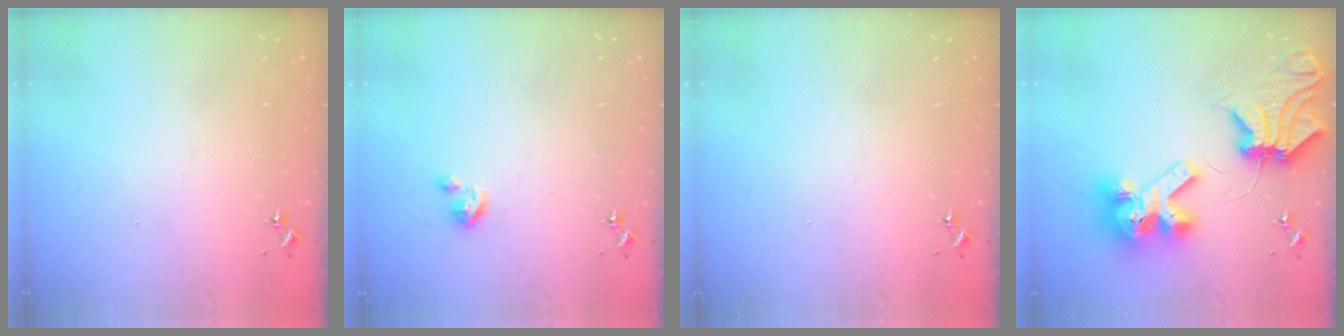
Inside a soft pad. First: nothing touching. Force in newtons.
{"total": 3.2, "press": 3.2, "slide": 0.3}
{"total": 0.0}
{"total": 17.8, "press": 17.7, "slide": 1.9}